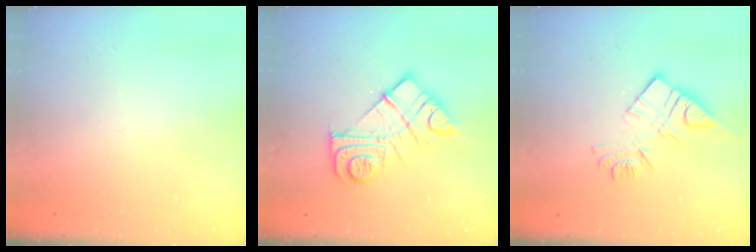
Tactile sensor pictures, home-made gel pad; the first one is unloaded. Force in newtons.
{"total": 13.9, "press": 13.8, "slide": 0.9}
{"total": 10.8, "press": 10.7, "slide": 0.9}